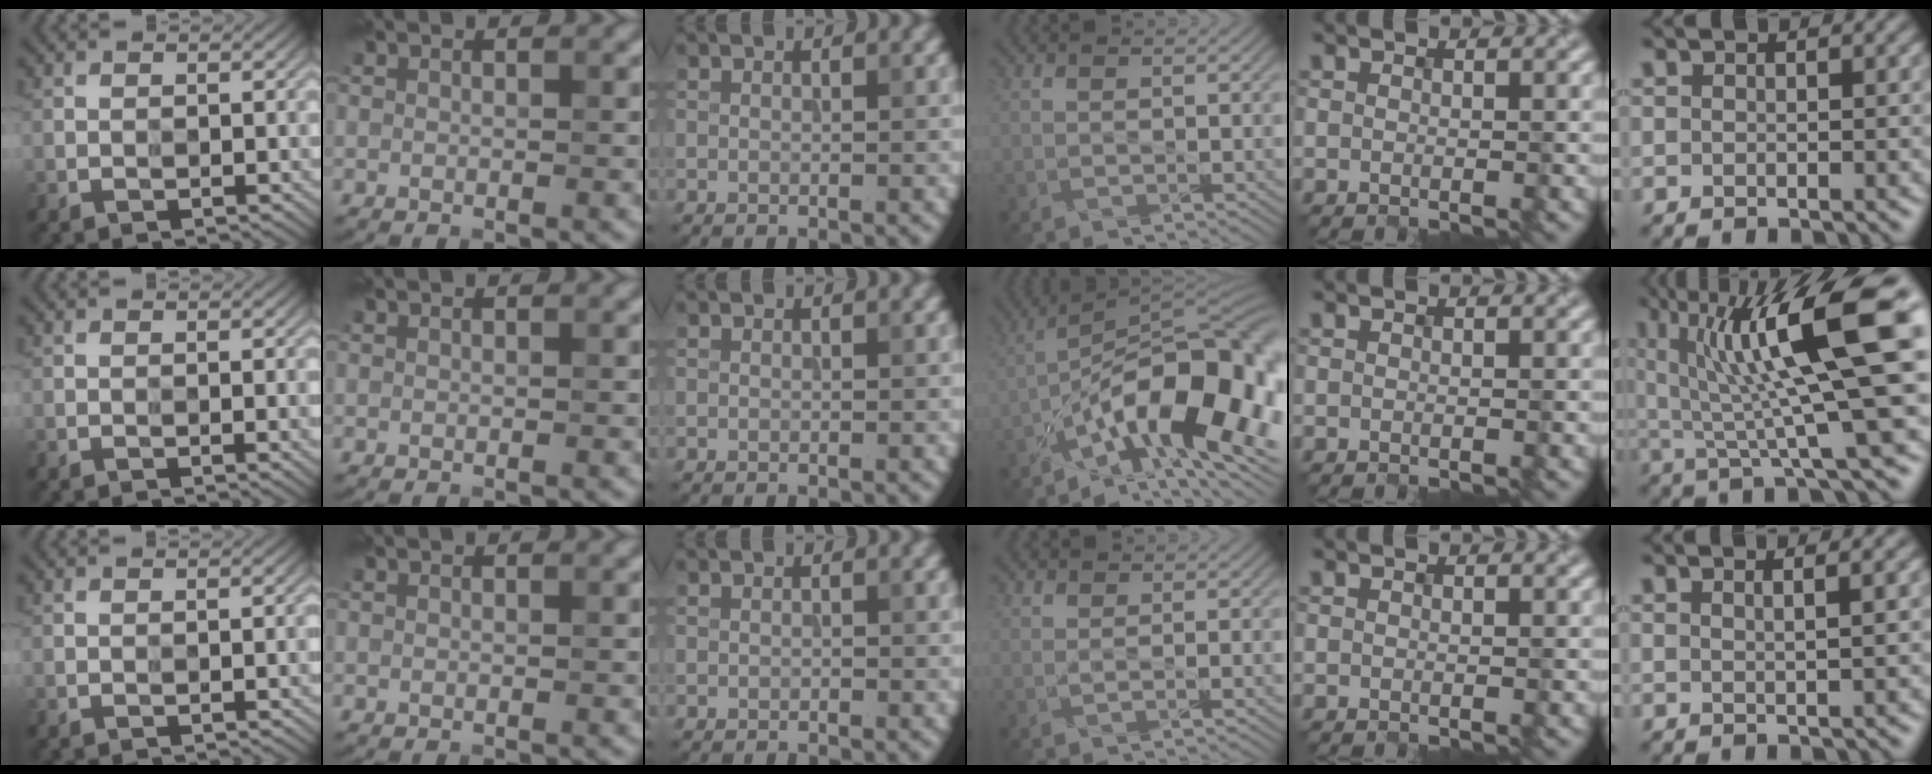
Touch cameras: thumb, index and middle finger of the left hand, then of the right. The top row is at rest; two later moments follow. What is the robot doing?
{"motion": "extract", "object": "connector and pipe"}